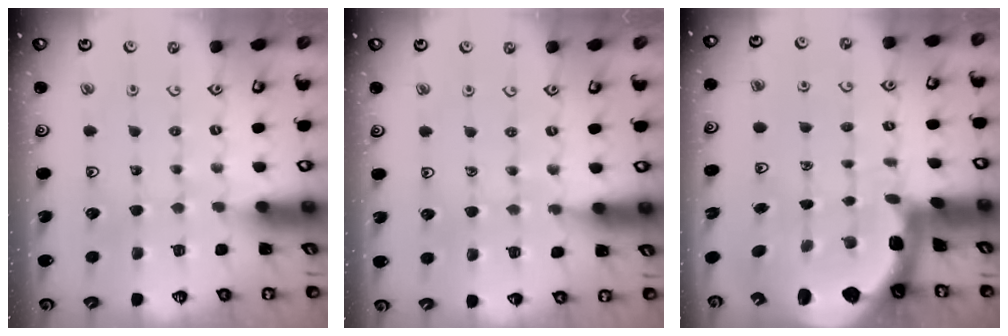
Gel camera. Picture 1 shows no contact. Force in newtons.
{"total": 5.9, "press": 5.8, "slide": 1.2}
{"total": 4.4, "press": 3.9, "slide": 2.1}